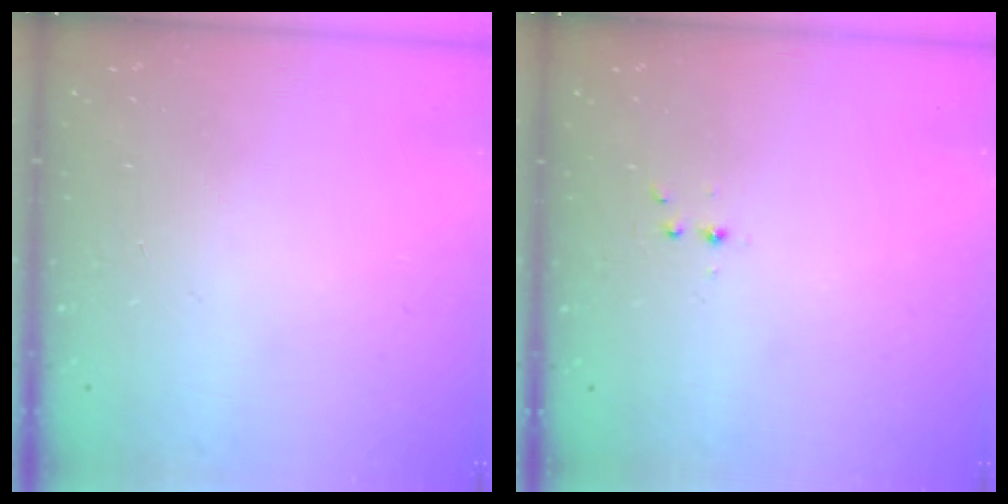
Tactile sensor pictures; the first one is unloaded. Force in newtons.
{"total": 2.8, "press": 2.4, "slide": 1.5}